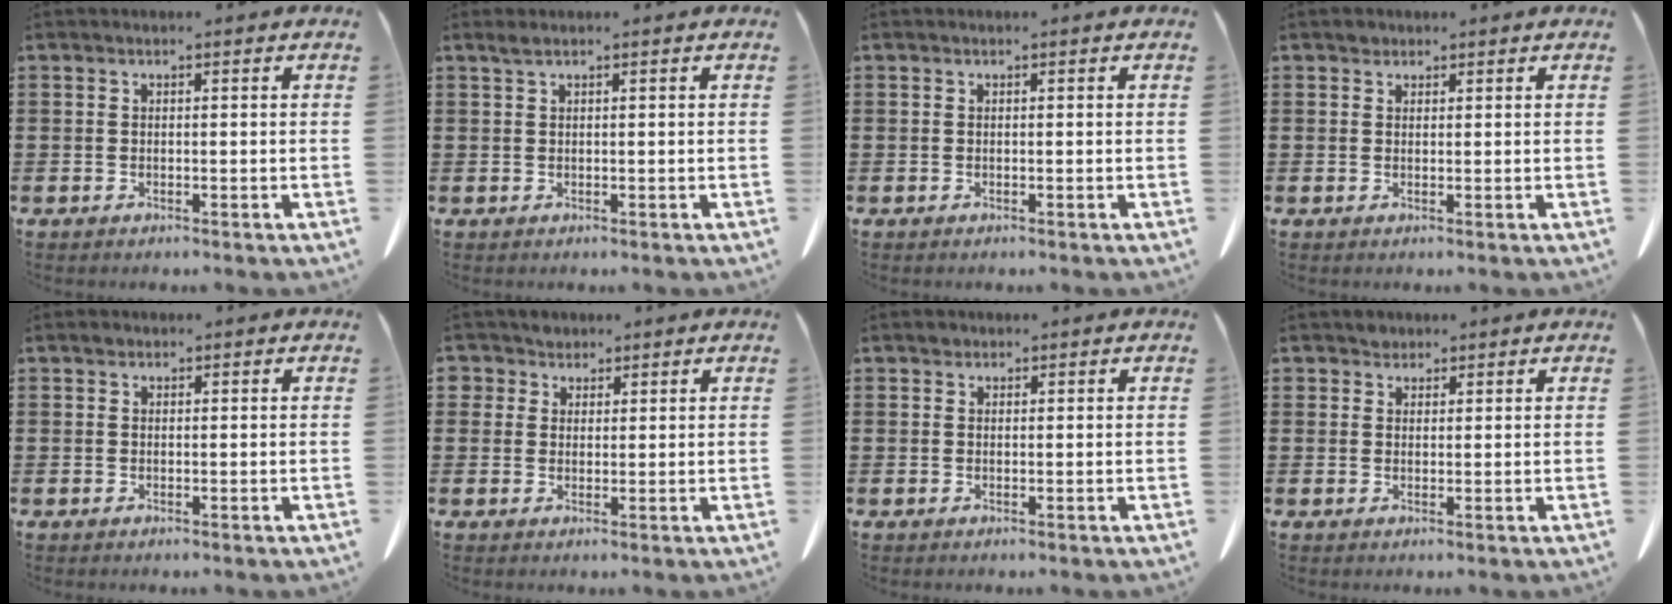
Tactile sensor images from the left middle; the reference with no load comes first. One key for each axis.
{"total": 0.9, "fx": 0.6, "fy": 0.0, "fz": 0.7, "tx": -0.015, "ty": -0.001, "tz": 0.012}
{"total": 0.0}
{"total": 1.1, "fx": 0.9, "fy": 0.7, "fz": 0.1, "tx": -0.004, "ty": 0.000, "tz": 0.018}
{"total": 0.6, "fx": 0.4, "fy": 0.4, "fz": 0.2, "tx": -0.005, "ty": 0.002, "tz": 0.008}
{"total": 2.9, "fx": 2.1, "fy": 2.0, "fz": 0.1, "tx": -0.014, "ty": 0.008, "tz": 0.041}
{"total": 0.9, "fx": 0.7, "fy": 0.5, "fz": 0.1, "tx": 0.003, "ty": -0.001, "tz": 0.012}
{"total": 1.8, "fx": 1.6, "fy": 0.8, "fz": 0.0, "tx": -0.005, "ty": 0.001, "tz": 0.033}